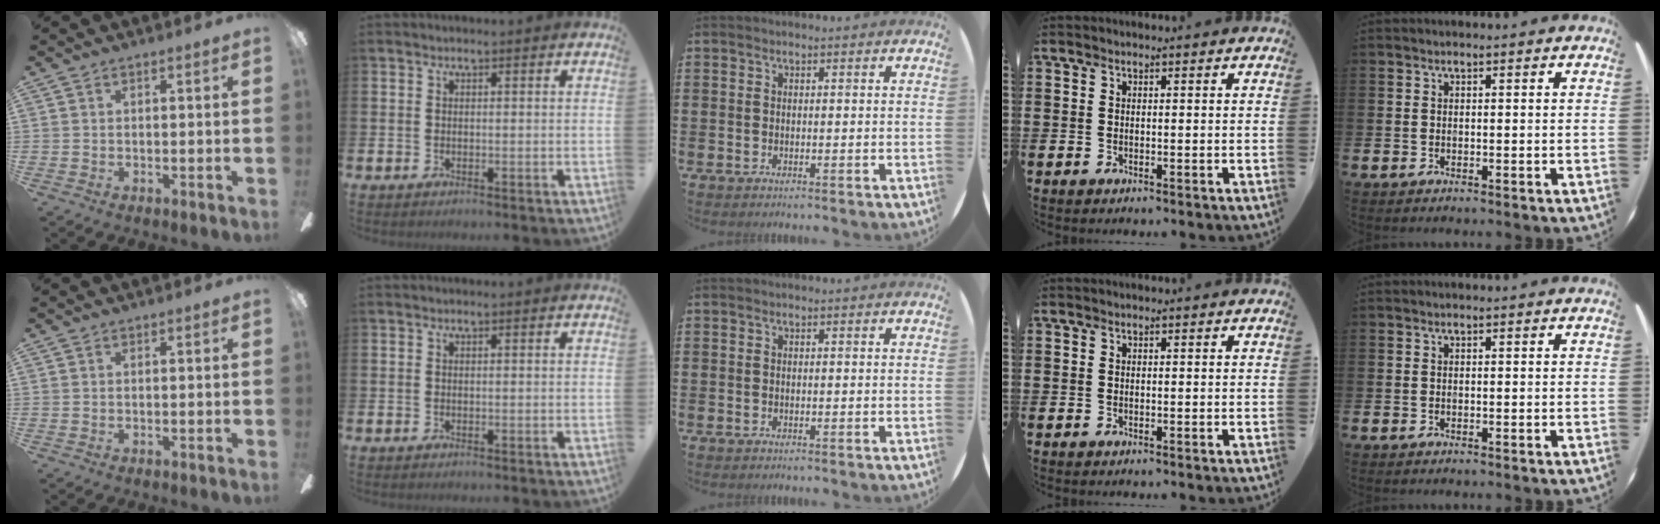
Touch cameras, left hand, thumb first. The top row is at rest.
{}